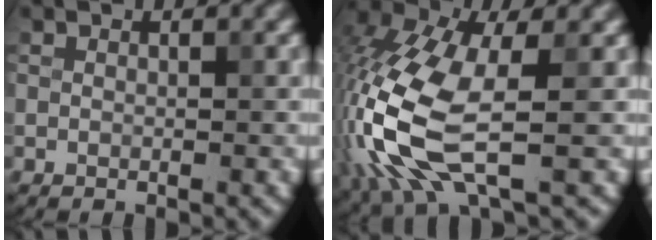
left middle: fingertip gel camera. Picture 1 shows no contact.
{"total": 11.4, "force": [-2.2, 5.0, 10.0], "torque": [-0.242, -0.003, -0.055]}